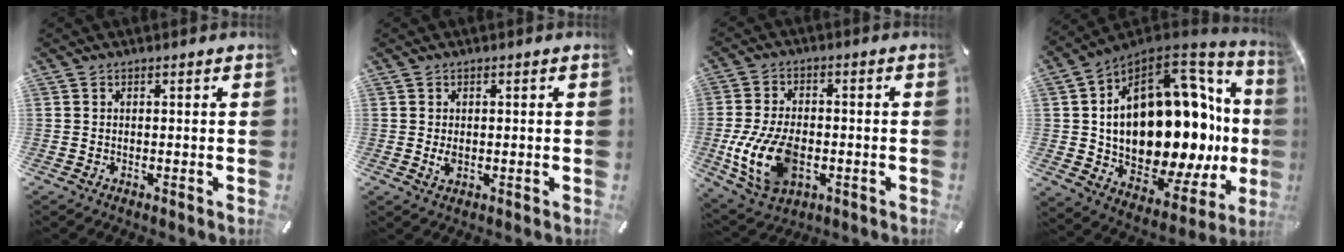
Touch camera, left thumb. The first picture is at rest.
{"total": 2.0, "force": [0.0, 1.3, 1.5], "torque": [-0.037, -0.001, -0.004]}
{"total": 13.9, "force": [-3.3, 8.9, 10.1], "torque": [-0.215, 0.001, -0.057]}
{"total": 29.1, "force": [2.5, 16.8, 23.6], "torque": [-0.398, -0.061, 0.063]}